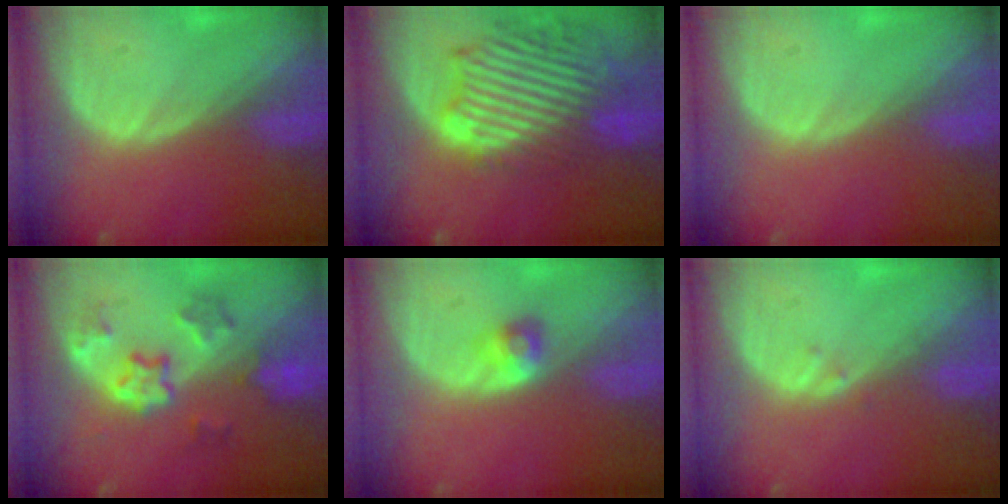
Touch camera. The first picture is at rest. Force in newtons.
{"total": 13.7, "press": 11.9, "slide": 6.9}
{"total": 0.0}
{"total": 6.4, "press": 6.1, "slide": 1.7}
{"total": 2.6, "press": 2.3, "slide": 1.2}
{"total": 0.7, "press": 0.6, "slide": 0.3}